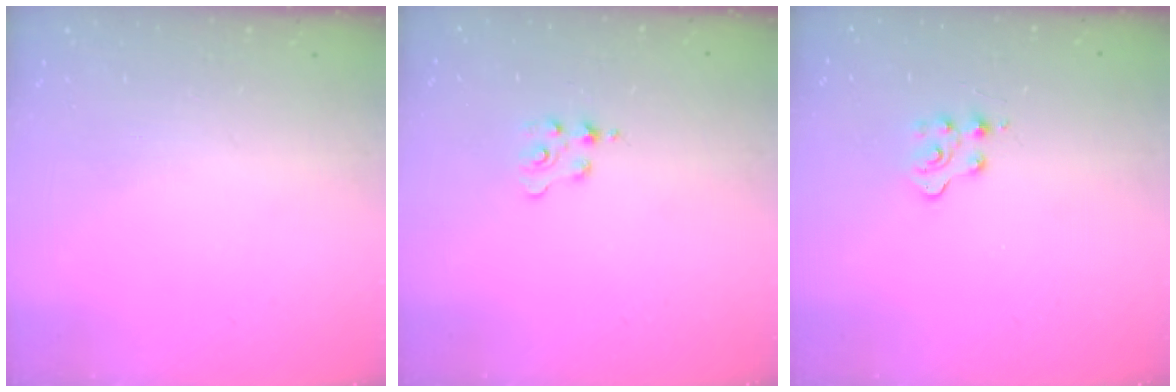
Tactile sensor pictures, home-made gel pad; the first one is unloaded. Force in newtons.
{"total": 1.8, "press": 1.8, "slide": 0.3}
{"total": 4.1, "press": 4.1, "slide": 0.4}